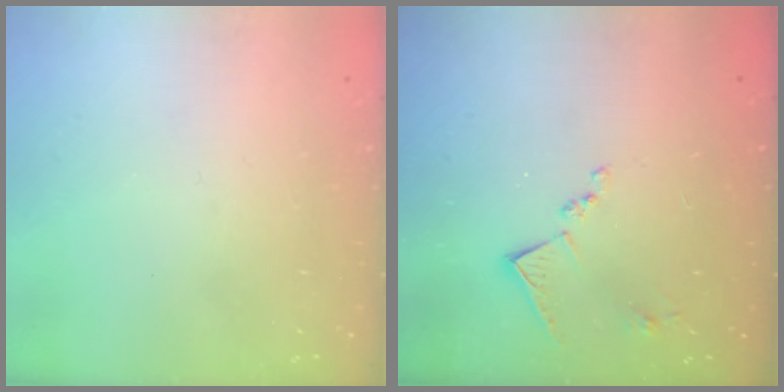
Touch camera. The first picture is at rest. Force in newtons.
{"total": 10.2, "press": 10.1, "slide": 0.6}